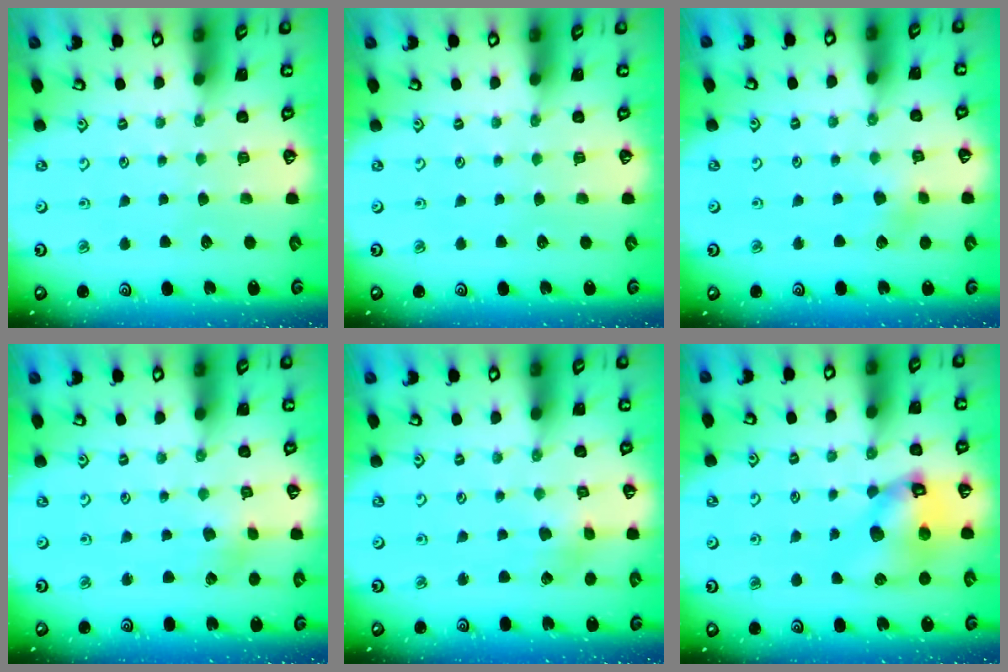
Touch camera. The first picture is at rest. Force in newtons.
{"total": 0.0}
{"total": 4.5, "press": 4.5, "slide": 0.4}
{"total": 2.1, "press": 2.0, "slide": 0.3}
{"total": 2.9, "press": 2.9, "slide": 0.1}
{"total": 12.0, "press": 11.9, "slide": 1.6}